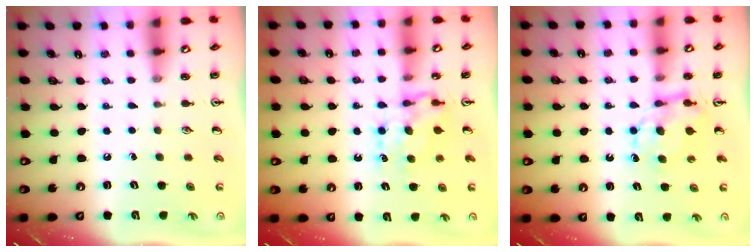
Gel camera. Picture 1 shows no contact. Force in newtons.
{"total": 7.1, "press": 7.1, "slide": 0.6}
{"total": 6.8, "press": 6.8, "slide": 0.5}